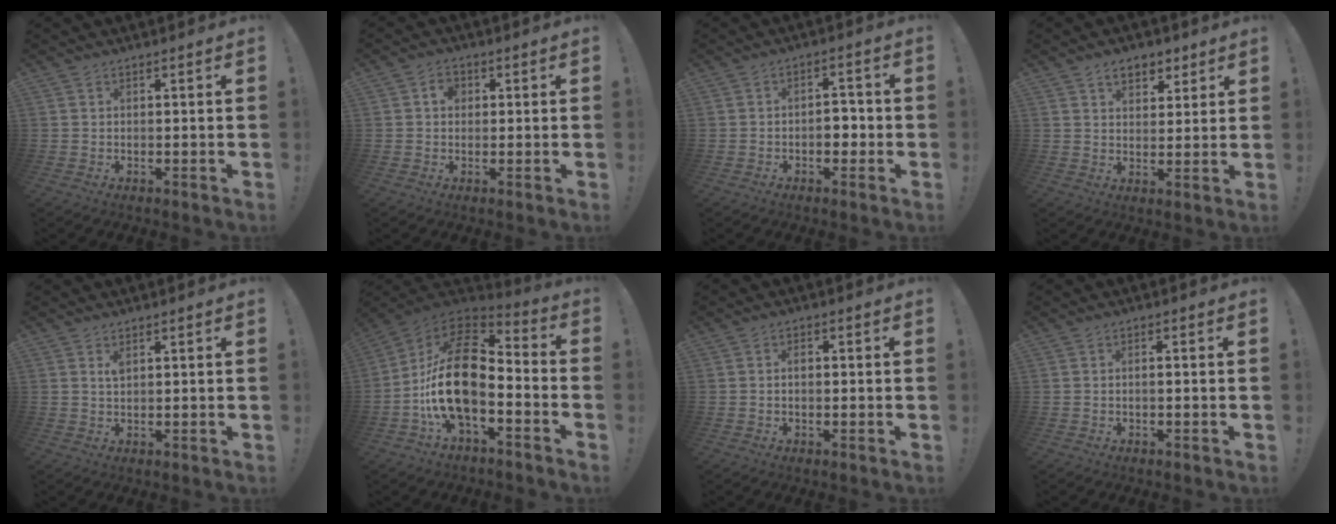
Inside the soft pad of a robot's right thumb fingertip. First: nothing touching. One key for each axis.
{"total": 3.5, "fx": 0.5, "fy": 2.8, "fz": 2.1, "tx": -0.024, "ty": 0.003, "tz": 0.004}
{"total": 5.1, "fx": -1.5, "fy": 3.4, "fz": 3.4, "tx": -0.042, "ty": 0.012, "tz": -0.029}
{"total": 7.3, "fx": 4.2, "fy": 4.8, "fz": 3.5, "tx": -0.043, "ty": -0.013, "tz": 0.076}
{"total": 1.7, "fx": 1.0, "fy": 0.6, "fz": 1.3, "tx": -0.014, "ty": -0.005, "tz": 0.015}
{"total": 20.6, "fx": -3.5, "fy": 10.9, "fz": 17.2, "tx": -0.331, "ty": 0.021, "tz": -0.057}
{"total": 1.6, "fx": 0.0, "fy": 0.9, "fz": 1.3, "tx": -0.009, "ty": 0.000, "tz": -0.005}
{"total": 0.9, "fx": -0.4, "fy": -0.1, "fz": 0.8, "tx": -0.016, "ty": 0.001, "tz": -0.007}